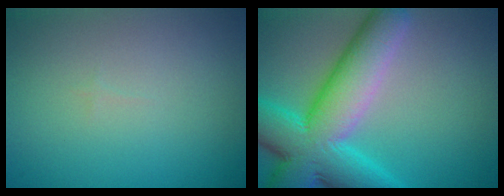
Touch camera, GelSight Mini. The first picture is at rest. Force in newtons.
{"total": 11.6, "press": 11.6, "slide": 0.1}